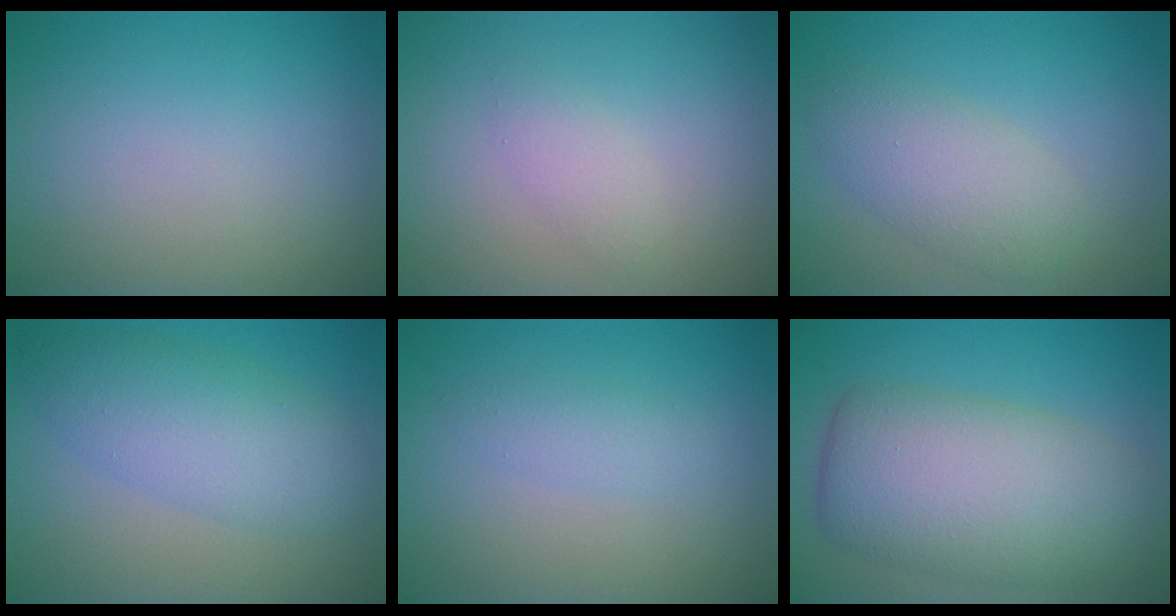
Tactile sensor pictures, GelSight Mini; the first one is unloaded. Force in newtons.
{"total": 1.6, "press": 1.6, "slide": 0.1}
{"total": 3.8, "press": 3.8, "slide": 0.1}
{"total": 5.4, "press": 5.4, "slide": 0.1}
{"total": 1.5, "press": 1.5, "slide": 0.1}
{"total": 7.9, "press": 7.9, "slide": 0.4}